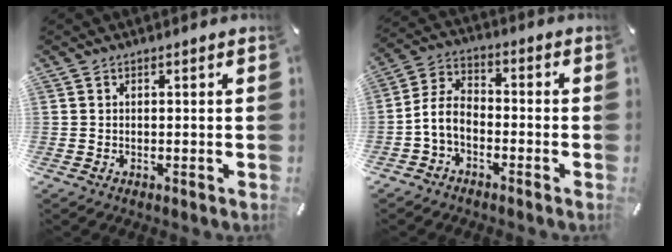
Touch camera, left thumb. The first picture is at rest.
{"total": 6.6, "force": [-3.1, 4.4, 3.9], "torque": [-0.097, 0.009, -0.061]}